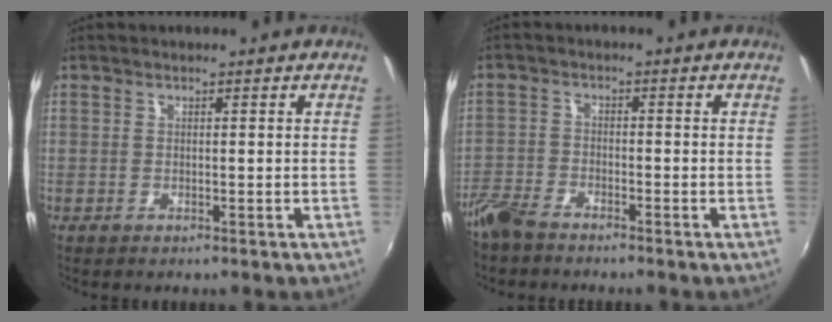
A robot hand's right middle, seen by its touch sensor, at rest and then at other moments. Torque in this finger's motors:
{"motor_torque": [1.07, -1.01, 0.38, 0.21]}